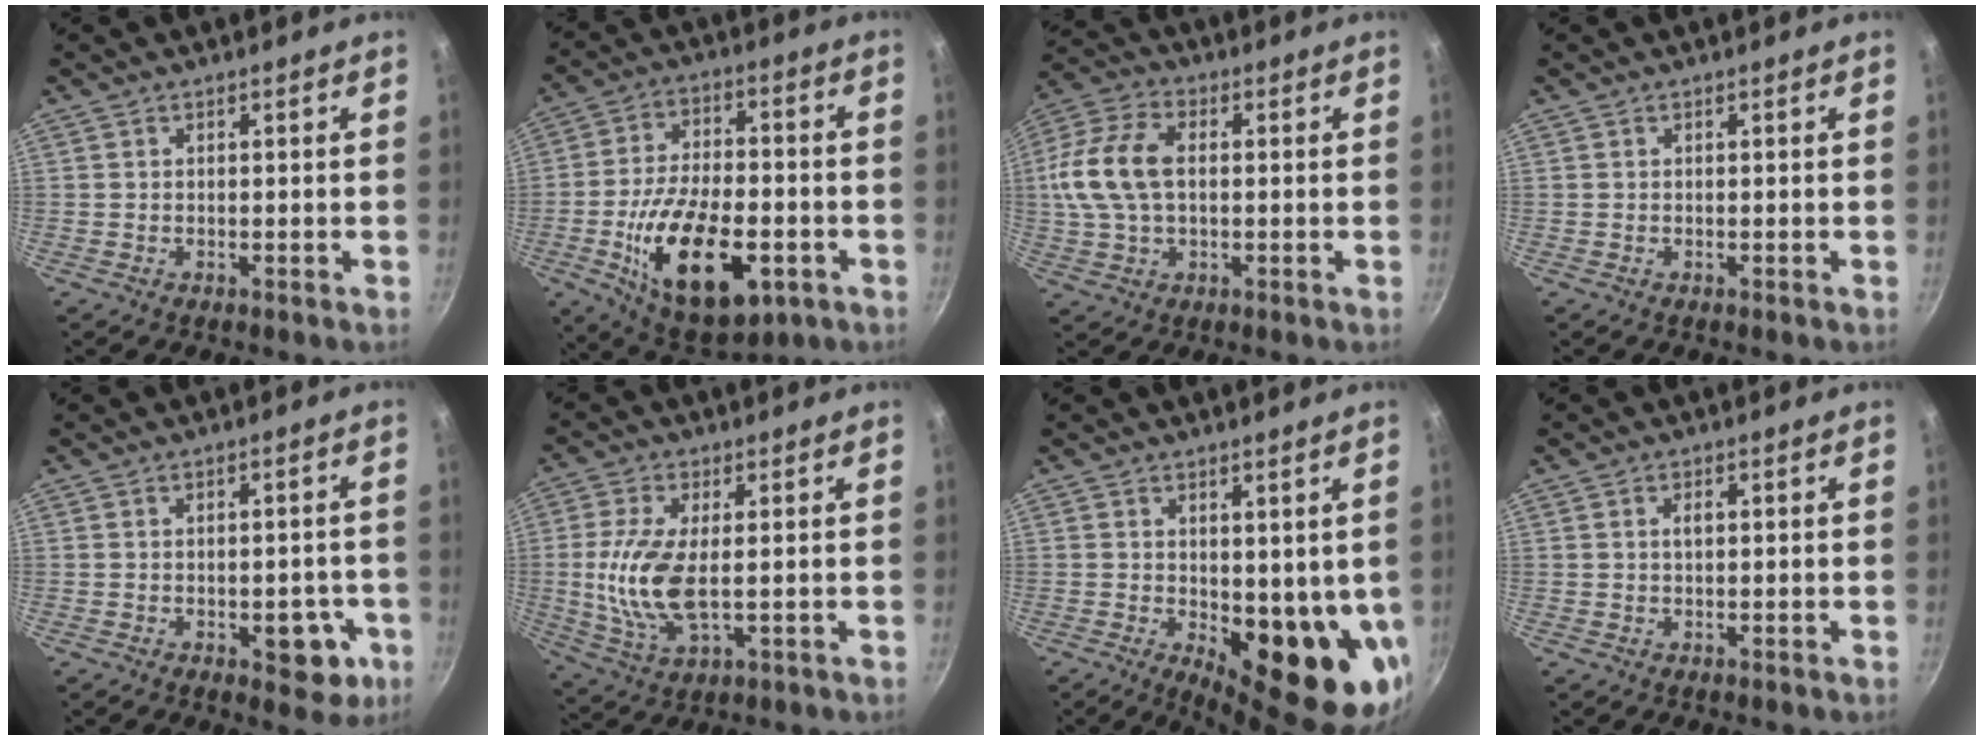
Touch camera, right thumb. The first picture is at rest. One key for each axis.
{"total": 21.1, "fx": -6.5, "fy": 10.6, "fz": 17.0, "tx": -0.278, "ty": 0.018, "tz": -0.097}
{"total": 13.6, "fx": 1.0, "fy": 8.4, "fz": 10.6, "tx": -0.207, "ty": 0.023, "tz": 0.006}
{"total": 0.0}
{"total": 7.4, "fx": -2.4, "fy": 4.0, "fz": 5.7, "tx": -0.038, "ty": 0.010, "tz": -0.026}
{"total": 11.4, "fx": 0.1, "fy": 5.1, "fz": 10.2, "tx": -0.217, "ty": -0.010, "tz": 0.001}
{"total": 14.5, "fx": -0.6, "fy": 6.2, "fz": 13.1, "tx": -0.136, "ty": -0.035, "tz": 0.007}
{"total": 2.7, "fx": 0.4, "fy": 1.7, "fz": 2.1, "tx": -0.026, "ty": 0.005, "tz": 0.006}